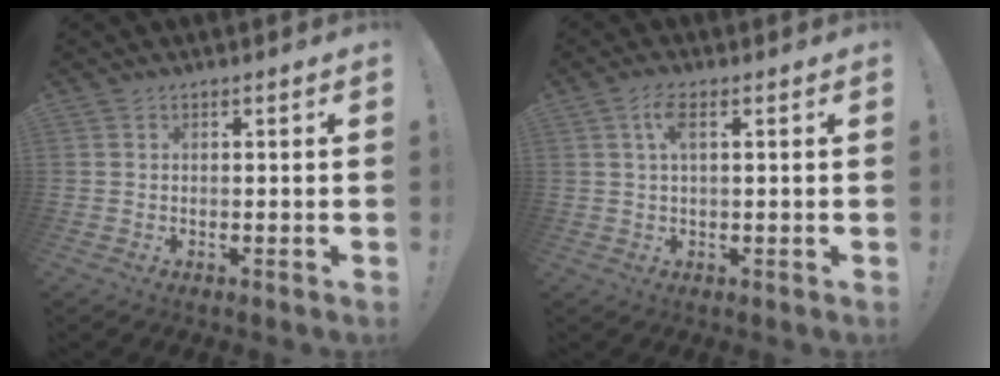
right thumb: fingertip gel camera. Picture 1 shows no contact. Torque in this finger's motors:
{"motor_torque": [0.22, 0.09, 0.40, -0.10, 0.00]}